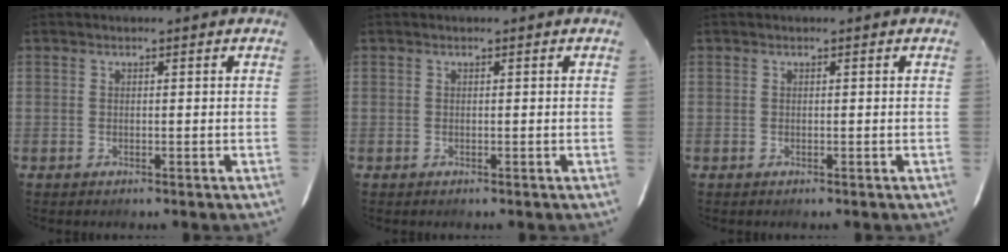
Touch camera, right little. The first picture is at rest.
{"total": 0.0}
{"total": 0.0}